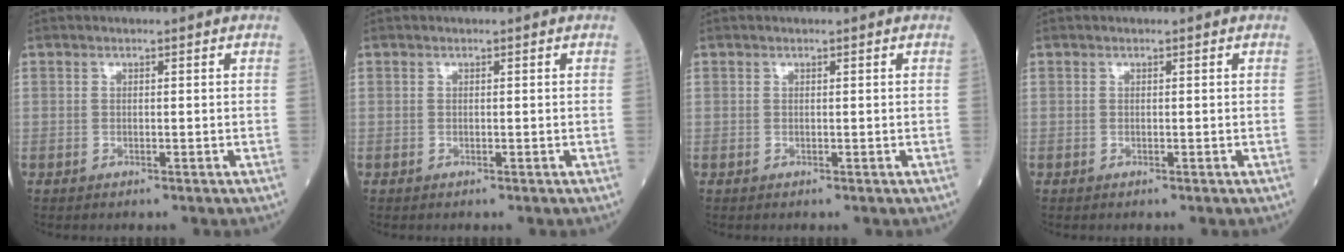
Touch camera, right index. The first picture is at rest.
{"total": 0.0}
{"total": 0.0}
{"total": 0.0}